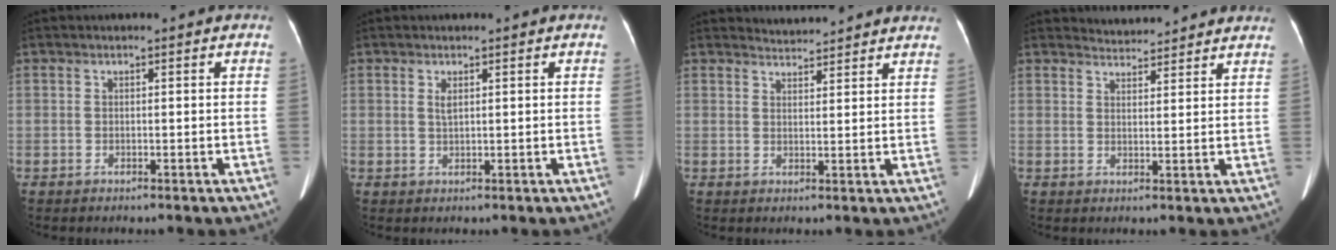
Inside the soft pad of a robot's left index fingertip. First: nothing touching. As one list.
[{"total": 1.2, "force": [0.6, 0.3, 1.0], "torque": [-0.026, -0.002, 0.013]}, {"total": 5.2, "force": [5.2, 0.3, 0.2], "torque": [-0.009, 0.014, 0.060]}, {"total": 6.0, "force": [5.9, 0.9, 0.3], "torque": [-0.005, 0.017, 0.068]}]